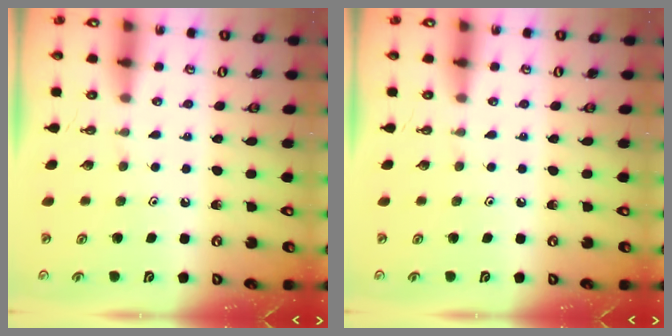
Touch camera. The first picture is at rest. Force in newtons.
{"total": 0.0}